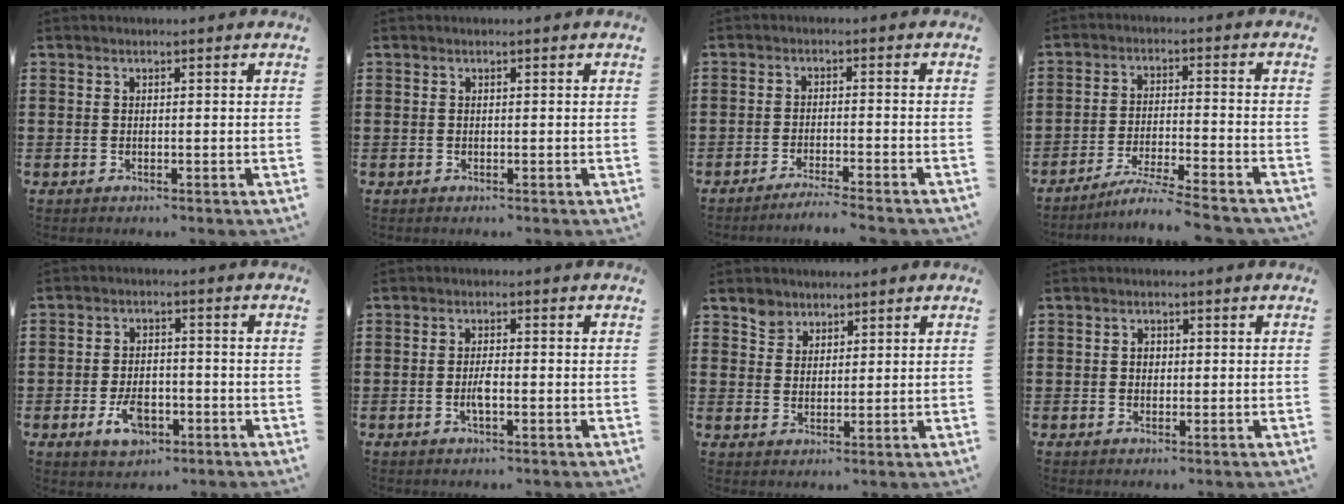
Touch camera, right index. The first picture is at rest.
{"total": 0.0}
{"total": 3.0, "force": [-2.8, -0.5, 0.9], "torque": [-0.017, -0.004, -0.056]}
{"total": 5.3, "force": [-4.9, -0.5, 2.0], "torque": [-0.048, -0.017, -0.097]}
{"total": 5.3, "force": [-2.2, 3.0, 3.7], "torque": [-0.067, -0.001, -0.042]}
{"total": 2.3, "force": [-0.7, 0.5, 2.1], "torque": [-0.046, -0.002, -0.015]}
{"total": 3.4, "force": [2.5, 2.4, 0.2], "torque": [-0.016, 0.009, 0.048]}
{"total": 1.2, "force": [0.1, 1.0, 0.7], "torque": [-0.015, 0.005, 0.001]}